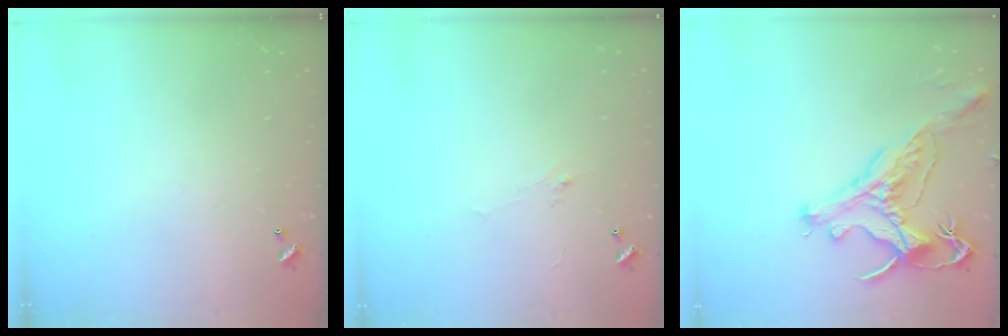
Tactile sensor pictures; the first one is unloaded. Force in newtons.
{"total": 1.2, "press": 0.8, "slide": 0.8}
{"total": 1.2, "press": 0.9, "slide": 0.9}